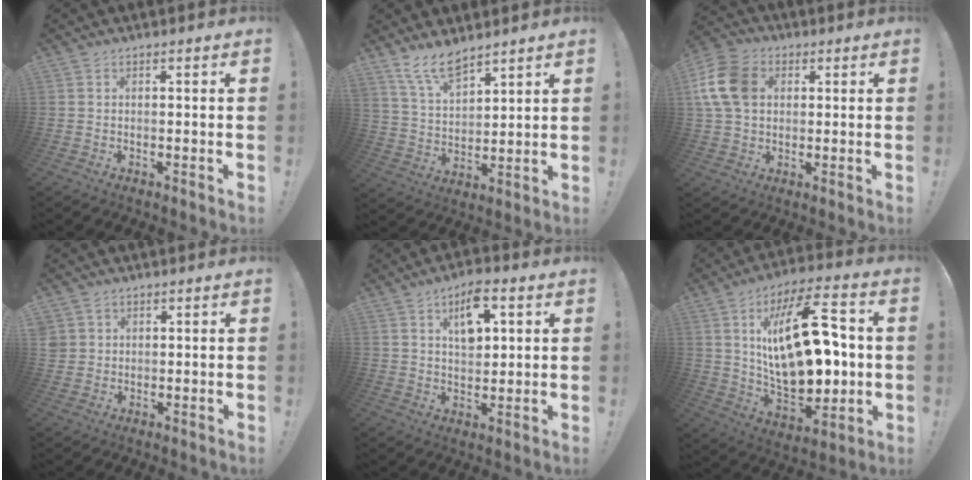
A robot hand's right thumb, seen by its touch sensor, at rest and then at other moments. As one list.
[{"total": 10.3, "force": [8.5, 3.9, 4.2], "torque": [-0.090, -0.052, 0.166]}, {"total": 13.8, "force": [3.1, 10.4, 8.5], "torque": [-0.163, 0.001, 0.062]}, {"total": 3.2, "force": [1.8, 2.6, 0.6], "torque": [-0.016, -0.004, 0.036]}, {"total": 9.7, "force": [4.1, 5.2, 7.1], "torque": [-0.098, -0.007, 0.068]}, {"total": 27.3, "force": [3.7, 13.7, 23.3], "torque": [-0.410, -0.013, 0.063]}]